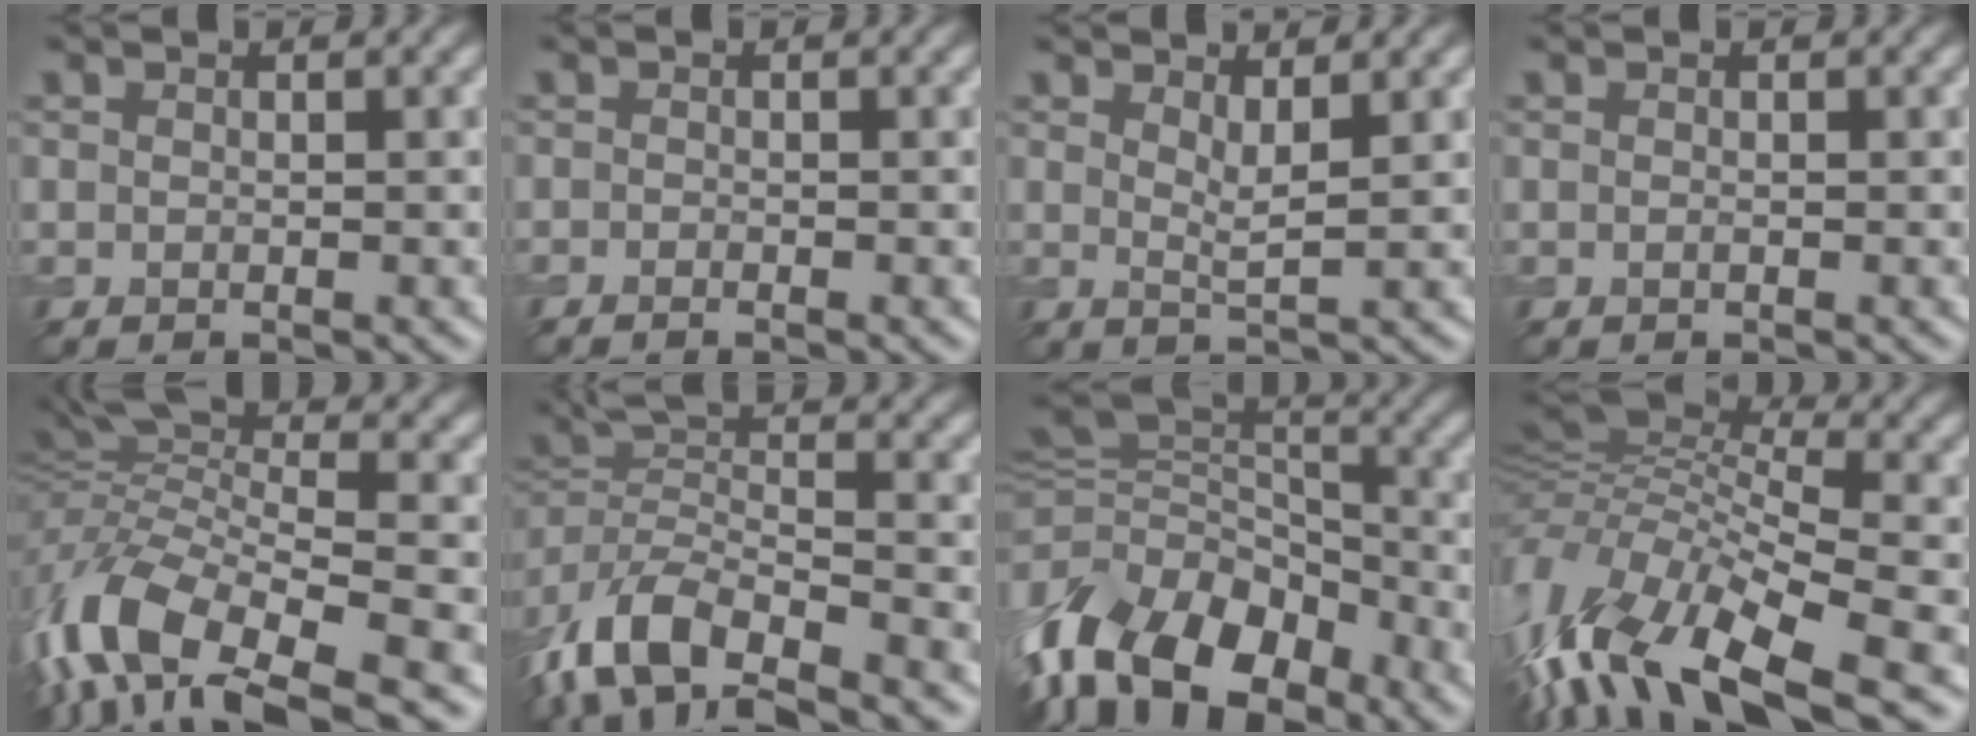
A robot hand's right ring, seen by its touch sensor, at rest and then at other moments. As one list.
[{"total": 0.7, "force": [-0.6, 0.1, 0.4], "torque": [-0.006, -0.003, -0.012]}, {"total": 2.1, "force": [1.2, 0.4, 1.6], "torque": [-0.027, -0.007, 0.020]}, {"total": 0.0}, {"total": 13.6, "force": [-5.1, 6.3, 10.9], "torque": [-0.232, 0.006, -0.094]}, {"total": 10.5, "force": [-7.2, 3.7, 6.7], "torque": [-0.130, -0.004, -0.136]}, {"total": 14.7, "force": [-8.4, 8.5, 8.5], "torque": [-0.179, 0.000, -0.148]}, {"total": 14.9, "force": [-6.9, 5.7, 11.9], "torque": [-0.258, 0.009, -0.135]}]